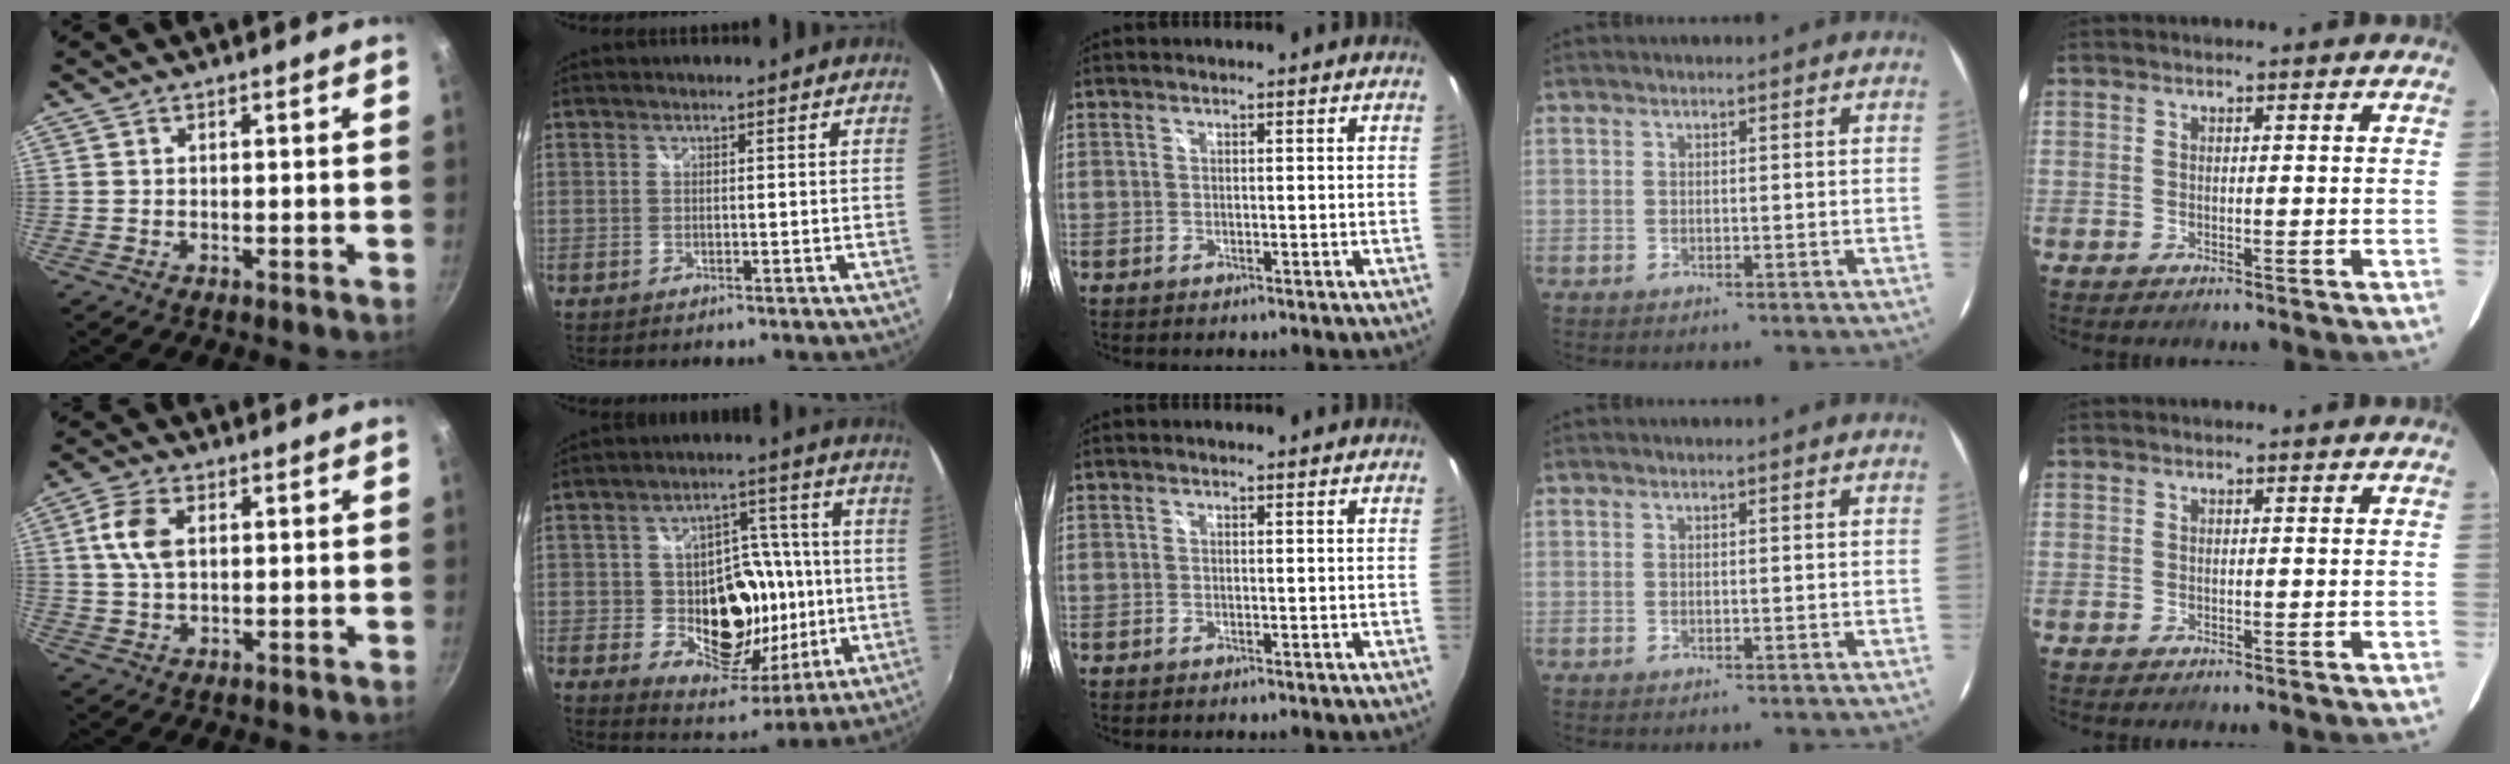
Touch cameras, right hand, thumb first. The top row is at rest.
{"thumb": {"total": 6.7, "force": [1.5, 4.0, 5.1], "torque": [-0.097, 0.005, 0.027]}, "index": {"total": 17.1, "force": [-1.6, 12.7, 11.3], "torque": [-0.204, 0.013, -0.005]}, "middle": {"total": 0.8, "force": [0.8, 0.0, 0.0], "torque": [-0.006, 0.000, 0.007]}}